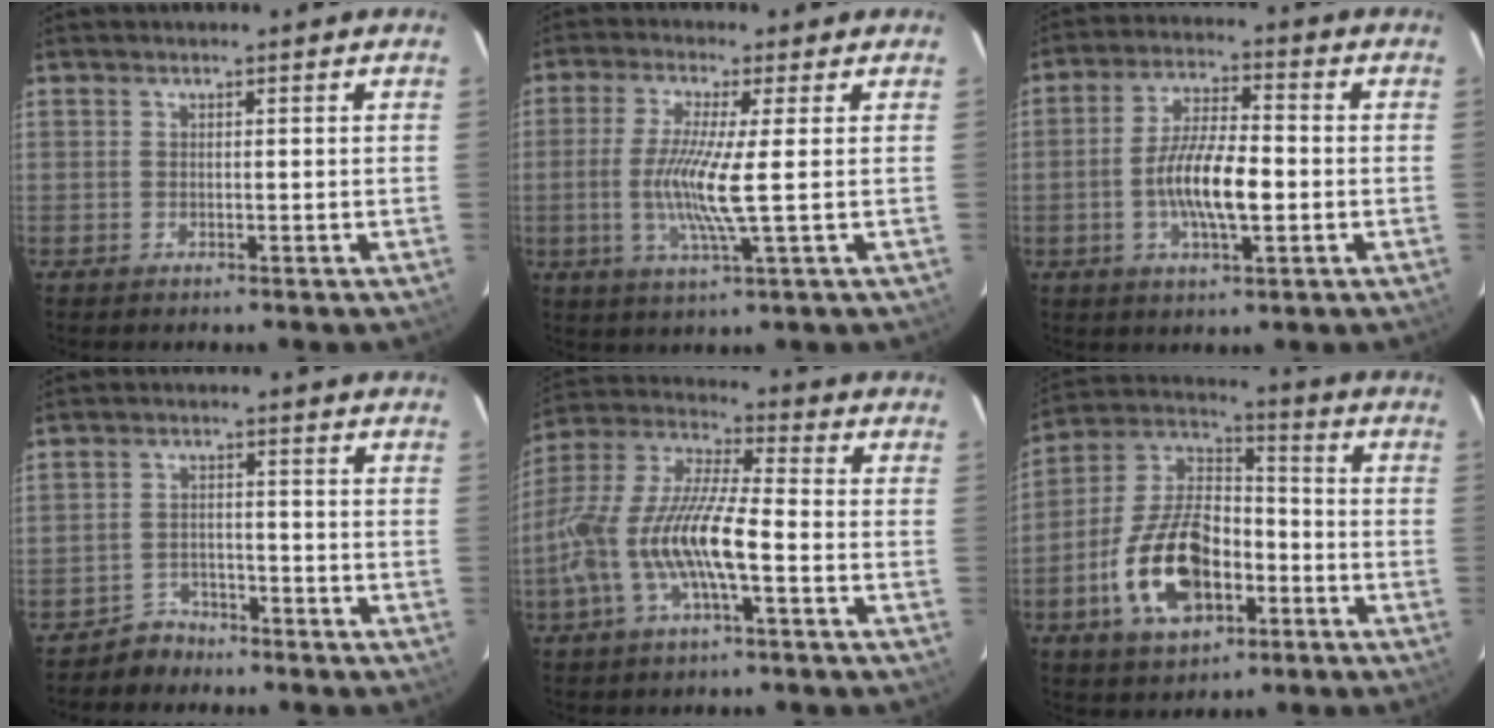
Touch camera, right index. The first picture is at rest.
{"total": 8.8, "force": [-0.5, -0.6, 8.8], "torque": [-0.180, -0.013, -0.012]}
{"total": 10.2, "force": [-2.1, 3.0, 9.5], "torque": [-0.183, 0.003, -0.038]}
{"total": 4.0, "force": [-3.3, 2.2, -0.3], "torque": [-0.004, 0.016, -0.059]}
{"total": 16.0, "force": [-4.7, 3.6, 14.9], "torque": [-0.298, -0.006, -0.093]}
{"total": 17.7, "force": [-6.5, 9.9, 13.1], "torque": [-0.271, 0.014, -0.109]}